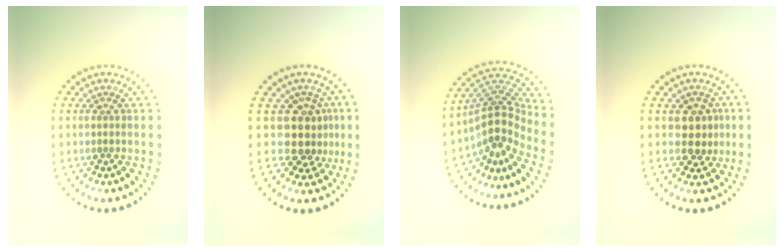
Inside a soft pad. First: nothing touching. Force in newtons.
{"total": 3.5, "press": 2.7, "slide": 2.3}
{"total": 4.2, "press": 2.8, "slide": 3.1}
{"total": 2.9, "press": 2.7, "slide": 1.1}